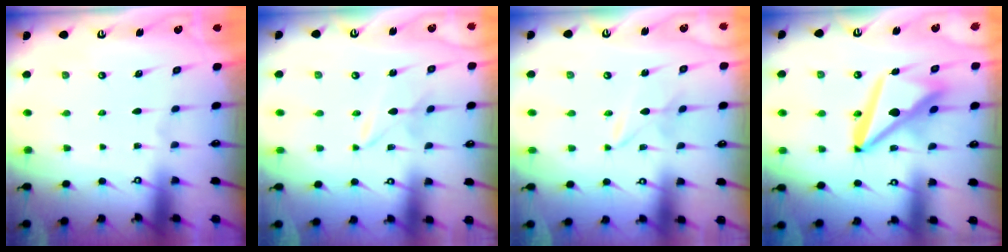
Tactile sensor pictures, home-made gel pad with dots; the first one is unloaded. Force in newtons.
{"total": 1.8, "press": 1.7, "slide": 0.3}
{"total": 1.8, "press": 1.7, "slide": 0.3}
{"total": 13.9, "press": 13.8, "slide": 1.9}